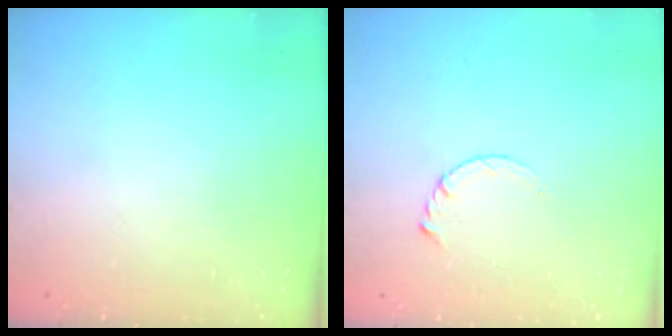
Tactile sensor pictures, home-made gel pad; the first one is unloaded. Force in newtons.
{"total": 3.5, "press": 3.5, "slide": 0.4}